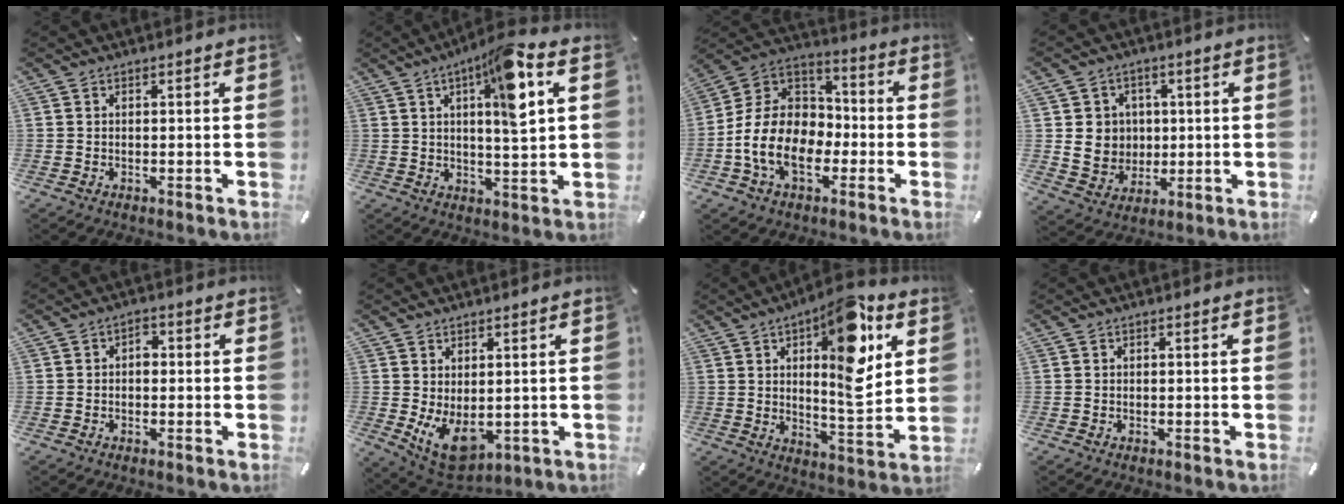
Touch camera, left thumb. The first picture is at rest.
{"total": 12.0, "force": [4.4, 2.1, 10.9], "torque": [-0.161, -0.020, 0.064]}
{"total": 14.8, "force": [-5.1, 10.9, 8.6], "torque": [-0.207, 0.018, -0.096]}
{"total": 8.2, "force": [0.8, 7.9, 1.9], "torque": [-0.028, -0.002, 0.017]}
{"total": 2.3, "force": [-0.2, 1.6, 1.7], "torque": [-0.027, 0.006, -0.009]}
{"total": 7.8, "force": [-0.5, 5.3, 5.8], "torque": [-0.098, -0.016, -0.005]}
{"total": 17.1, "force": [7.2, 6.0, 14.3], "torque": [-0.193, -0.043, 0.110]}
{"total": 0.0}